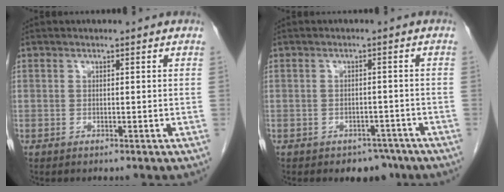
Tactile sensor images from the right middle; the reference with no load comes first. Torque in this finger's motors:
{"motor_torque": [0.06, -0.06, -0.01, -0.01]}